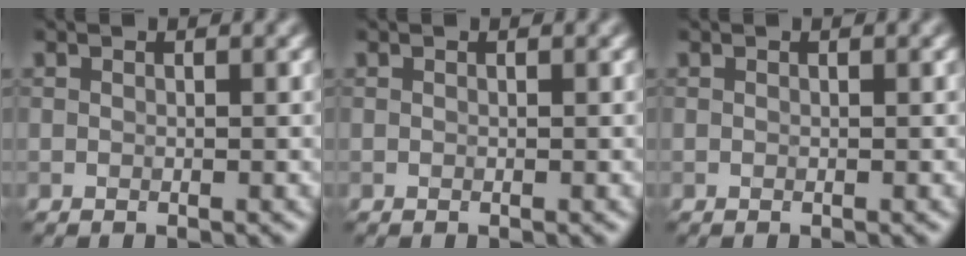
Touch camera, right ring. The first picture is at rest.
{"total": 0.0}
{"total": 0.0}